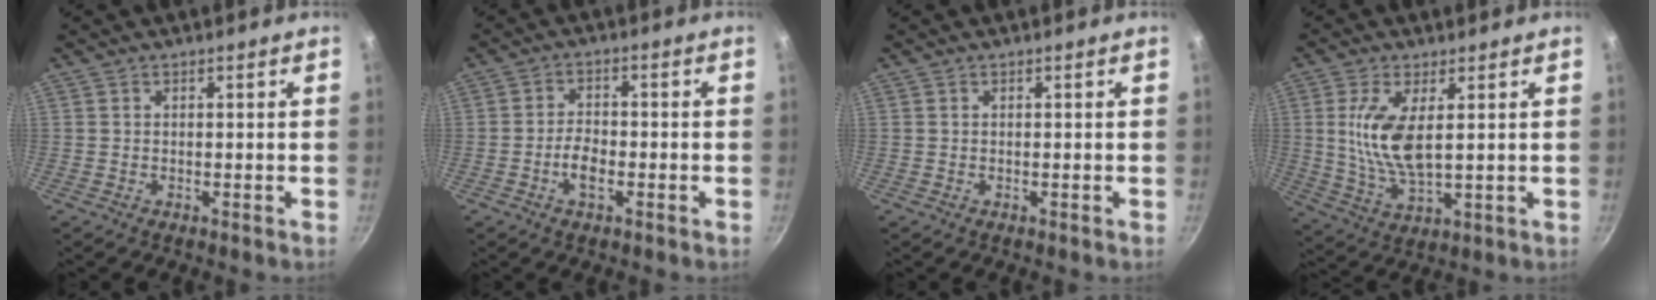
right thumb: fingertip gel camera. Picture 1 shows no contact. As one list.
[{"total": 4.7, "force": [-1.8, 2.4, 3.7], "torque": [-0.064, 0.018, -0.036]}, {"total": 0.0}, {"total": 10.5, "force": [2.1, 4.3, 9.4], "torque": [-0.187, -0.014, 0.048]}]